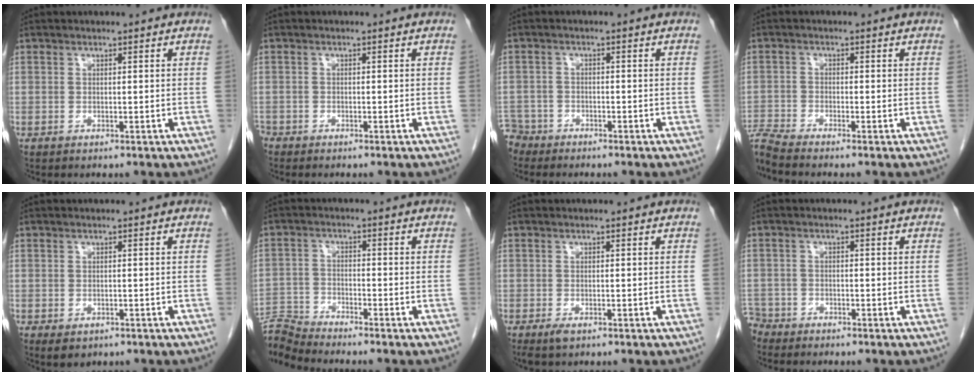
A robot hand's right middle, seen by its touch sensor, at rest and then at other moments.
{"total": 1.4, "force": [-1.2, 0.7, 0.2], "torque": [-0.004, -0.001, -0.021]}
{"total": 3.9, "force": [-3.5, 1.6, -0.7], "torque": [0.018, -0.002, -0.070]}
{"total": 4.1, "force": [-3.8, -1.3, 0.7], "torque": [-0.022, -0.009, -0.074]}
{"total": 2.5, "force": [-1.4, 1.6, 1.3], "torque": [-0.016, -0.002, -0.009]}
{"total": 5.8, "force": [-5.5, -1.5, -0.3], "torque": [0.000, -0.002, -0.105]}
{"total": 1.7, "force": [-1.0, 0.6, 1.2], "torque": [-0.026, -0.005, -0.013]}
{"total": 3.1, "force": [-2.9, 1.2, -0.4], "torque": [0.009, -0.002, -0.056]}